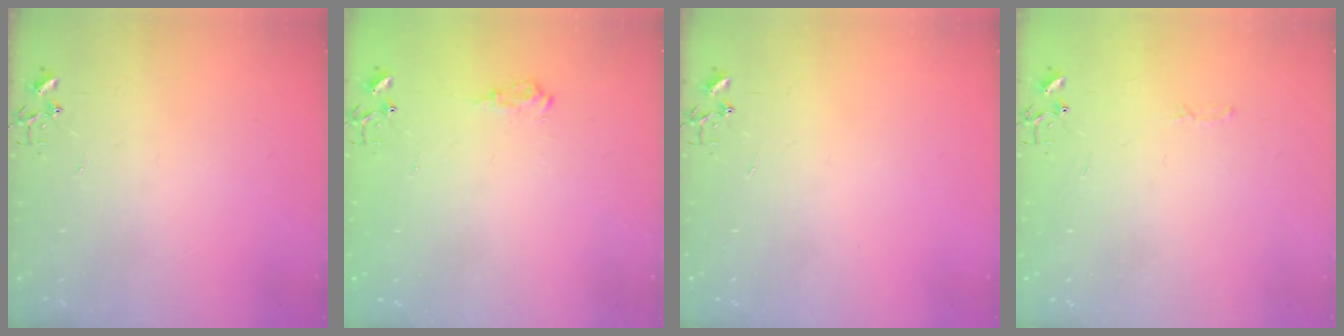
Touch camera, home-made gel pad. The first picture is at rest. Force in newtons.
{"total": 7.4, "press": 7.4, "slide": 0.9}
{"total": 0.0}
{"total": 2.8, "press": 2.8, "slide": 0.4}